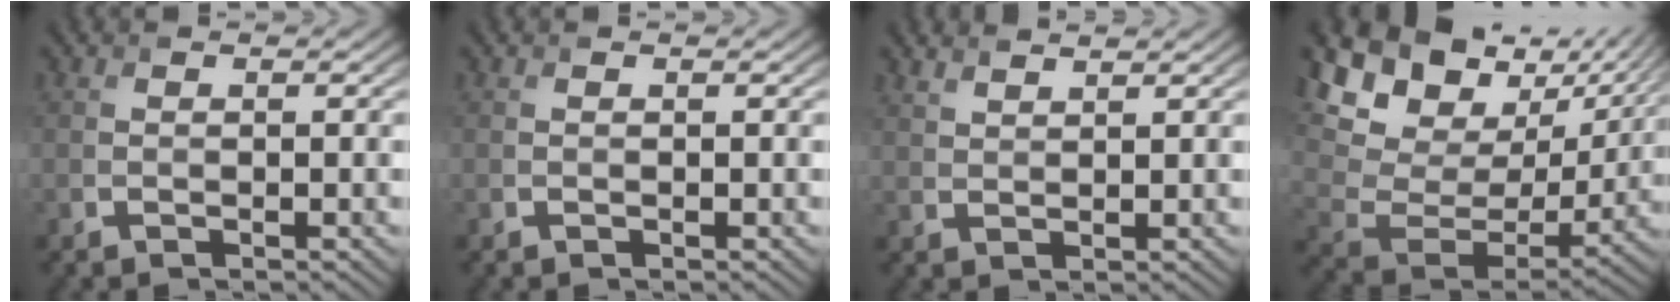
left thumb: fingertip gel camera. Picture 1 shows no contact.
{"total": 0.0}
{"total": 2.6, "force": [2.4, 0.6, 1.0], "torque": [-0.022, -0.001, 0.050]}
{"total": 16.9, "force": [8.1, 11.0, 9.9], "torque": [-0.220, 0.014, 0.159]}